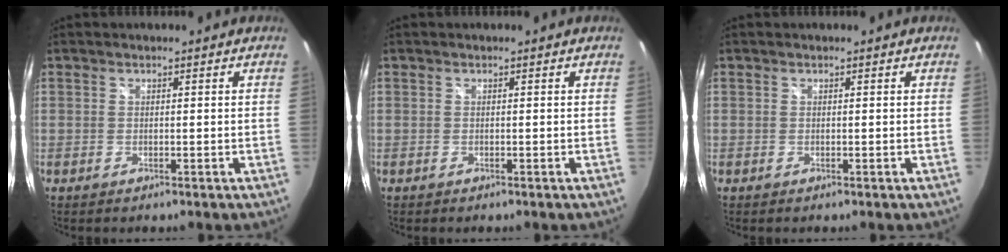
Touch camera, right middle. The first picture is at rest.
{"total": 0.0}
{"total": 0.0}